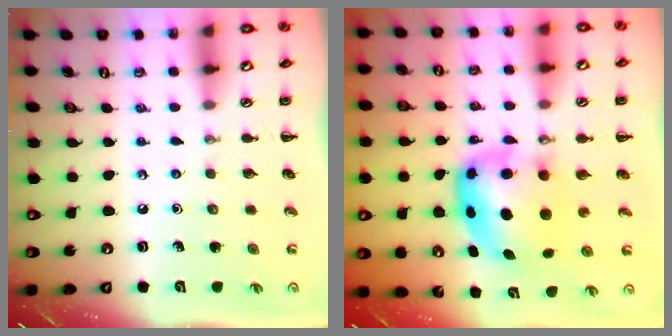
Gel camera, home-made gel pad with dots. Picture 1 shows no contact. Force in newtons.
{"total": 7.5, "press": 7.3, "slide": 1.5}